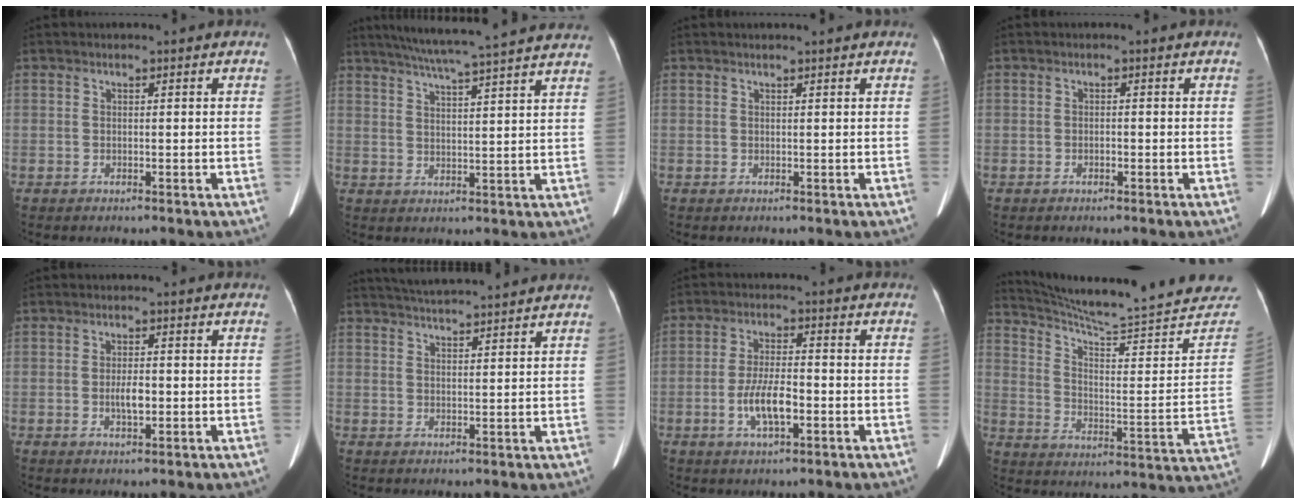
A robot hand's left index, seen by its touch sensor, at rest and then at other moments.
{"total": 20.9, "force": [18.4, -0.3, 9.9], "torque": [-0.162, -0.001, 0.235]}
{"total": 1.8, "force": [1.7, 0.0, 0.8], "torque": [-0.007, 0.011, 0.020]}
{"total": 0.7, "force": [-0.5, 0.2, 0.4], "torque": [-0.005, -0.007, -0.010]}
{"total": 2.7, "force": [-0.5, 0.8, 2.5], "torque": [-0.045, -0.008, -0.009]}
{"total": 10.9, "force": [10.2, -0.2, 3.9], "torque": [-0.070, 0.019, 0.140]}
{"total": 6.2, "force": [-2.1, 1.7, 5.6], "torque": [-0.110, -0.007, -0.038]}
{"total": 29.1, "force": [27.0, 1.2, 10.9], "torque": [-0.168, -0.124, 0.347]}